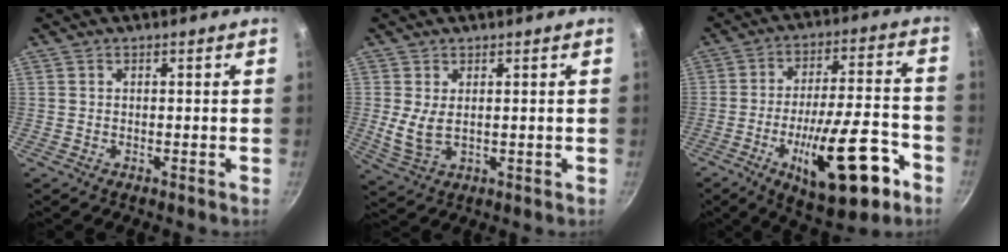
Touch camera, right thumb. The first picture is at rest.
{"total": 5.2, "force": [0.8, 2.7, 4.4], "torque": [-0.087, -0.015, 0.027]}
{"total": 20.5, "force": [-8.8, 7.2, 17.0], "torque": [-0.234, 0.047, -0.124]}